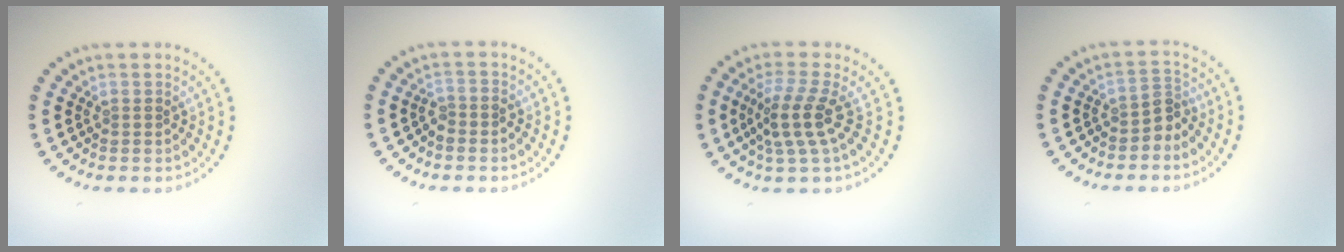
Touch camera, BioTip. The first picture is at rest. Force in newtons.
{"total": 1.4, "press": 1.1, "slide": 0.8}
{"total": 3.5, "press": 2.8, "slide": 2.1}
{"total": 2.1, "press": 1.5, "slide": 1.4}